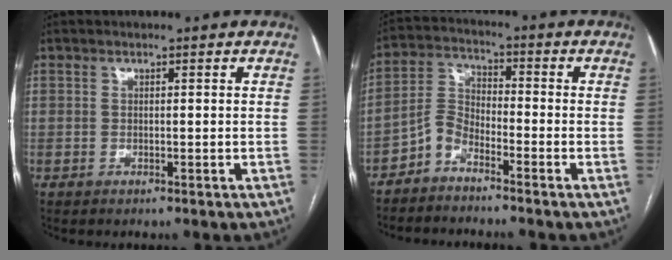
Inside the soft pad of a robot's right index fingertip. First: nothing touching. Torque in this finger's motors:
{"motor_torque": [0.05, -0.27, -0.01, 0.00]}